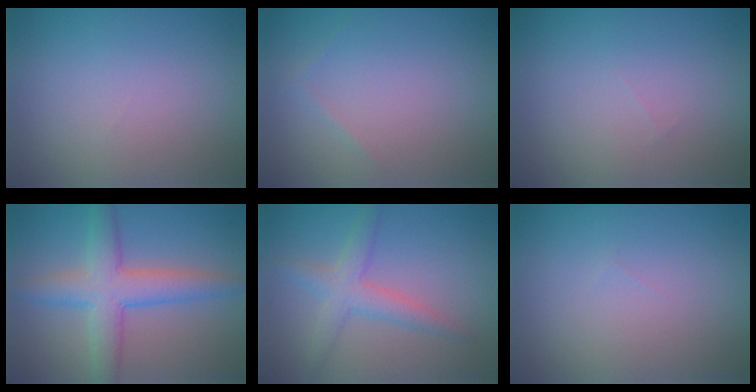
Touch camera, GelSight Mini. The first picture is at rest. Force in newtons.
{"total": 0.5, "press": 0.5, "slide": 0.0}
{"total": 0.0}
{"total": 5.5, "press": 5.5, "slide": 0.1}
{"total": 2.9, "press": 2.9, "slide": 0.1}
{"total": 0.0}